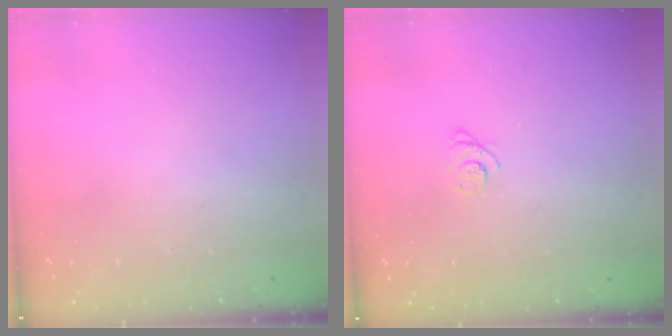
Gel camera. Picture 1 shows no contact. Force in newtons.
{"total": 2.4, "press": 2.3, "slide": 0.3}